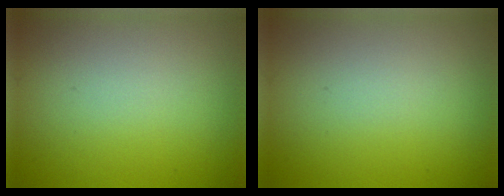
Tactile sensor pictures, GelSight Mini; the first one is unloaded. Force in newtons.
{"total": 0.0}